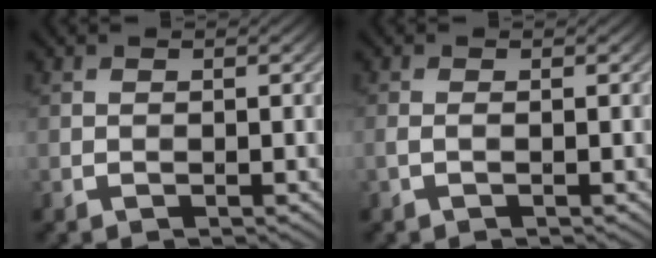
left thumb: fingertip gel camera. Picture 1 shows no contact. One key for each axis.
{"total": 0.8, "fx": -0.2, "fy": 0.1, "fz": 0.8, "tx": -0.018, "ty": 0.000, "tz": -0.006}